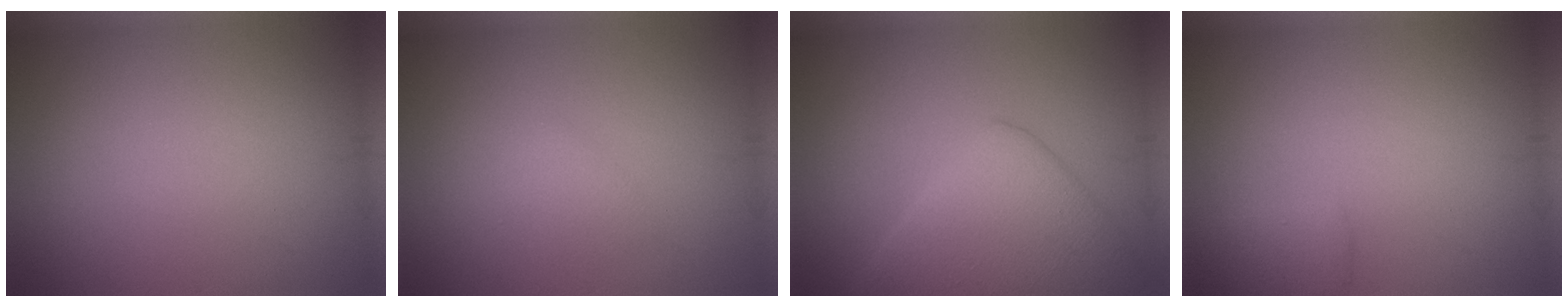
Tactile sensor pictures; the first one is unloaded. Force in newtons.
{"total": 1.2, "press": 1.2, "slide": 0.1}
{"total": 7.2, "press": 7.2, "slide": 0.2}
{"total": 1.6, "press": 1.6, "slide": 0.1}